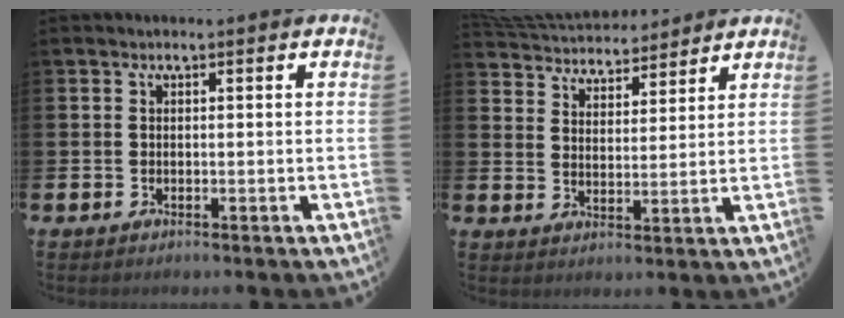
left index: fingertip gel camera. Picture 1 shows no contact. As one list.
[{"total": 5.4, "force": [5.2, 1.2, -0.3], "torque": [-0.022, -0.035, 0.094]}]